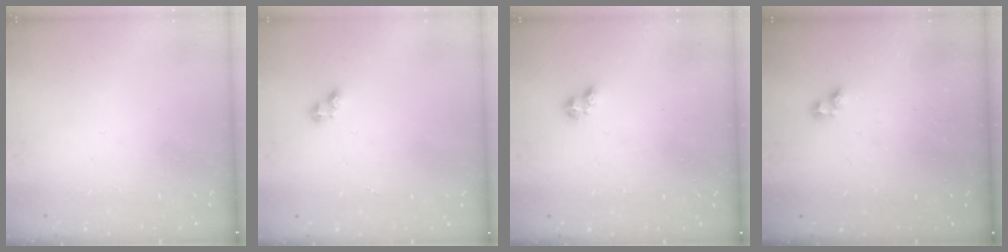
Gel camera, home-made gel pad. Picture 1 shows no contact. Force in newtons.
{"total": 3.5, "press": 3.5, "slide": 0.4}
{"total": 2.3, "press": 2.2, "slide": 0.6}
{"total": 4.2, "press": 4.1, "slide": 0.2}